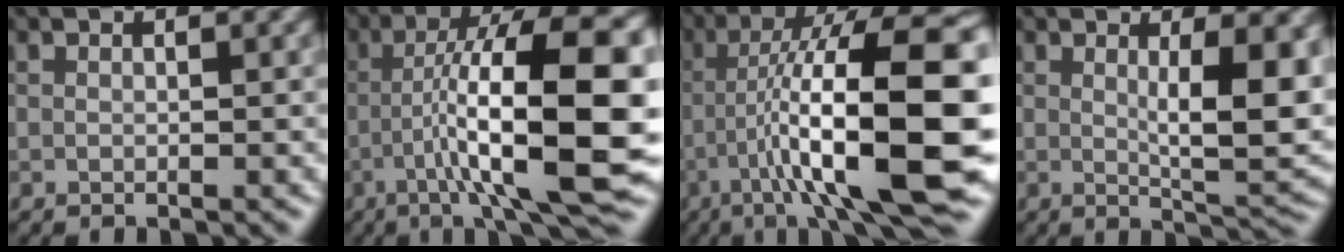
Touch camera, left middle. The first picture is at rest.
{"total": 13.8, "force": [-2.5, 2.2, 13.4], "torque": [-0.203, 0.026, -0.030]}
{"total": 14.9, "force": [-3.6, 2.3, 14.3], "torque": [-0.230, 0.023, -0.046]}
{"total": 7.3, "force": [1.2, 1.8, 6.9], "torque": [-0.094, -0.013, 0.028]}